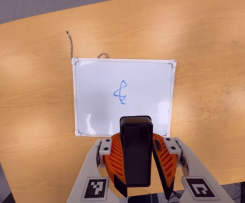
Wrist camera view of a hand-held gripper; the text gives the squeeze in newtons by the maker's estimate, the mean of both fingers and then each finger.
{"total": 9.2, "left": 8.9, "right": 9.4}